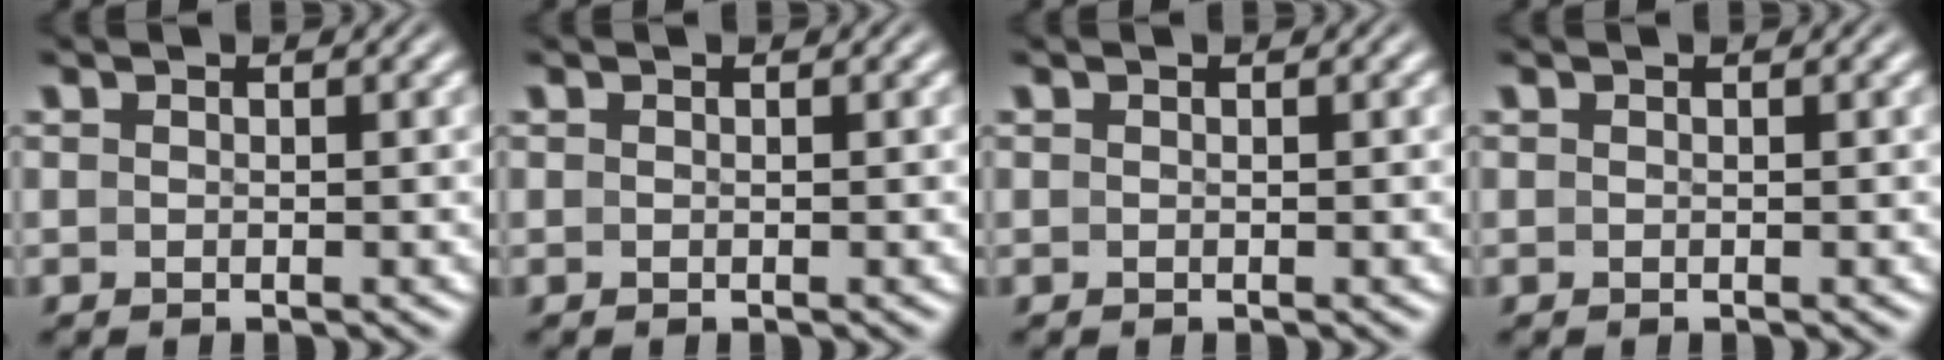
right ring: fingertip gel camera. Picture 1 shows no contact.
{"total": 0.0}
{"total": 0.0}
{"total": 0.0}